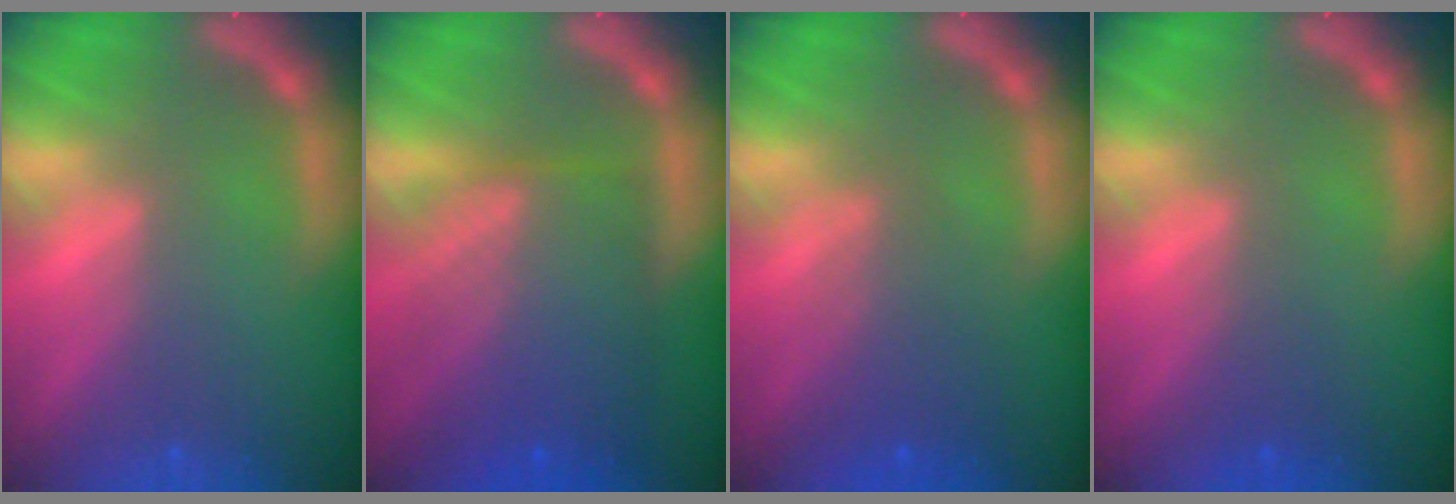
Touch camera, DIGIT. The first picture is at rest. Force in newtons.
{"total": 9.0}
{"total": 3.6}
{"total": 1.5}